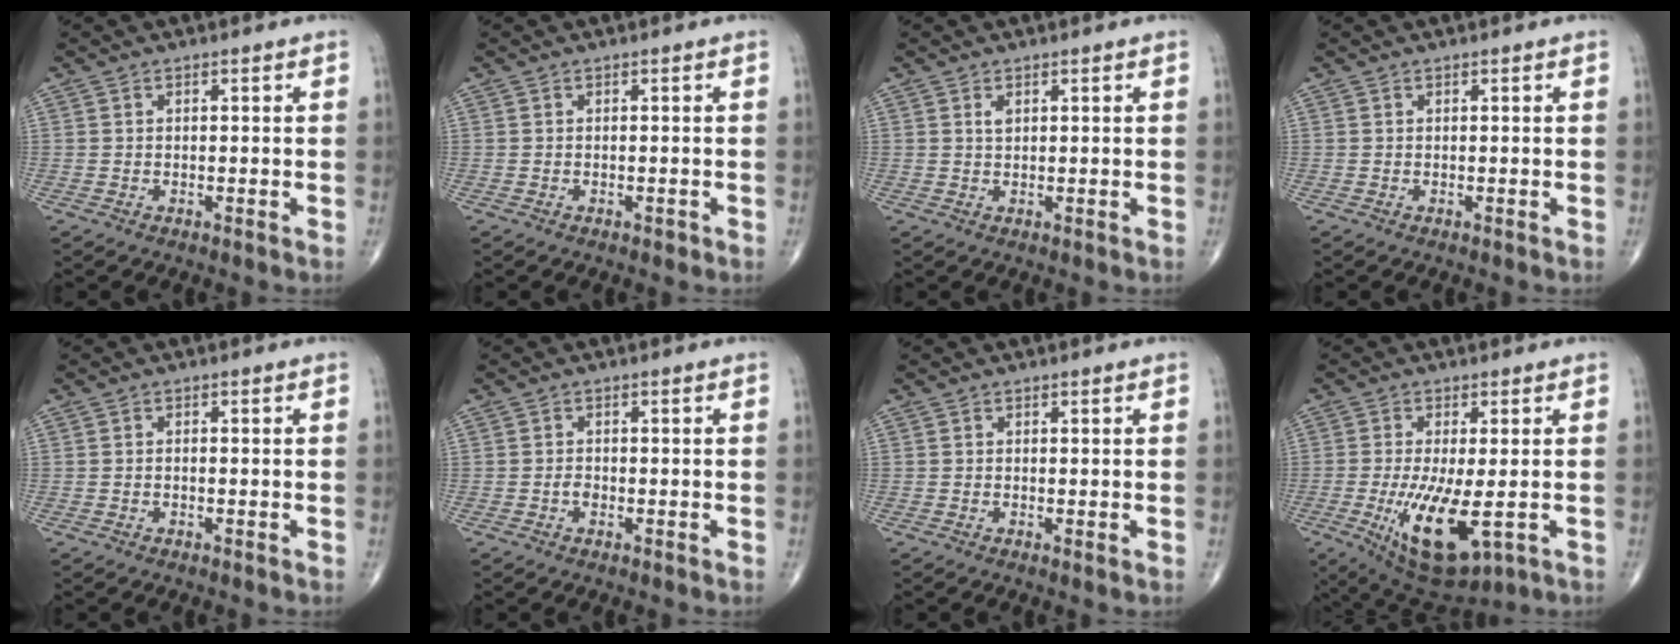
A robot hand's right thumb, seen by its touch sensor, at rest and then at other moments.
{"total": 0.6, "force": [-0.4, 0.3, 0.3], "torque": [-0.006, 0.000, -0.005]}
{"total": 1.2, "force": [0.5, 0.6, 0.8], "torque": [-0.015, 0.001, 0.011]}
{"total": 0.0}
{"total": 0.6, "force": [-0.2, 0.4, 0.5], "torque": [-0.011, 0.003, -0.005]}
{"total": 1.3, "force": [-0.5, 0.9, 0.9], "torque": [-0.012, 0.003, -0.011]}
{"total": 0.5, "force": [0.0, 0.1, 0.5], "torque": [-0.016, -0.004, -0.003]}
{"total": 13.0, "force": [-3.1, 4.5, 11.8], "torque": [-0.216, -0.025, -0.036]}